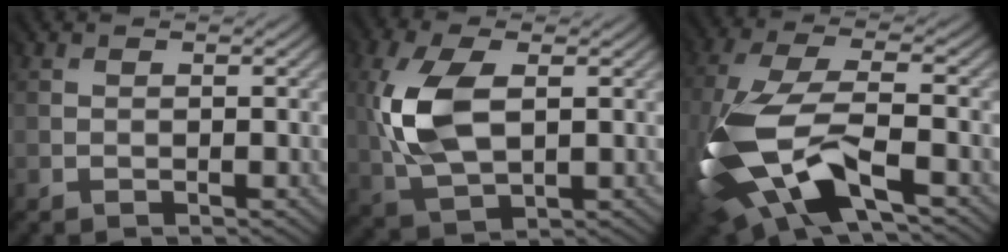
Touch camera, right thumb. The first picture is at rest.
{"total": 9.2, "force": [1.5, 5.3, 7.3], "torque": [-0.195, 0.010, 0.031]}
{"total": 14.3, "force": [-5.2, 6.2, 11.8], "torque": [-0.303, -0.024, -0.096]}